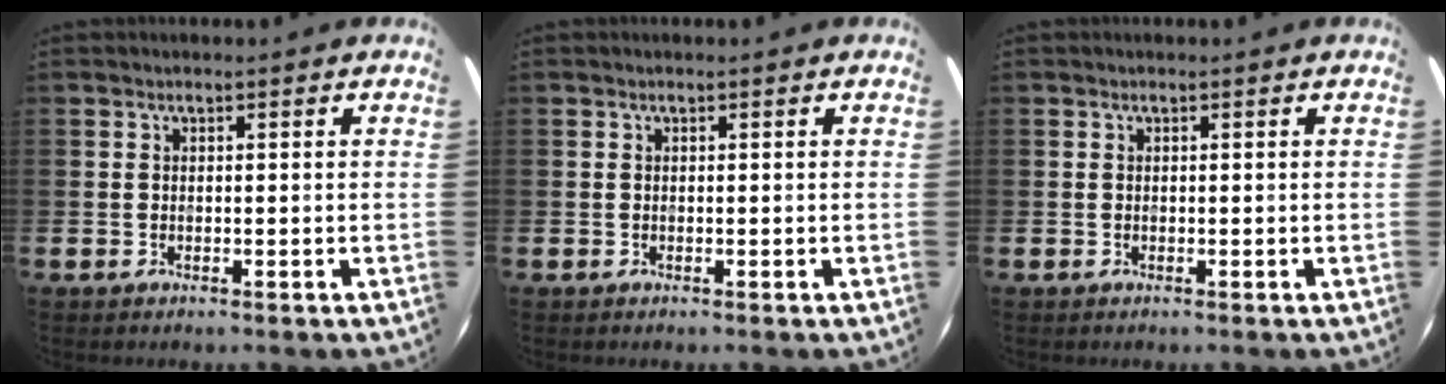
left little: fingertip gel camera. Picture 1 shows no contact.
{"total": 0.0}
{"total": 0.0}